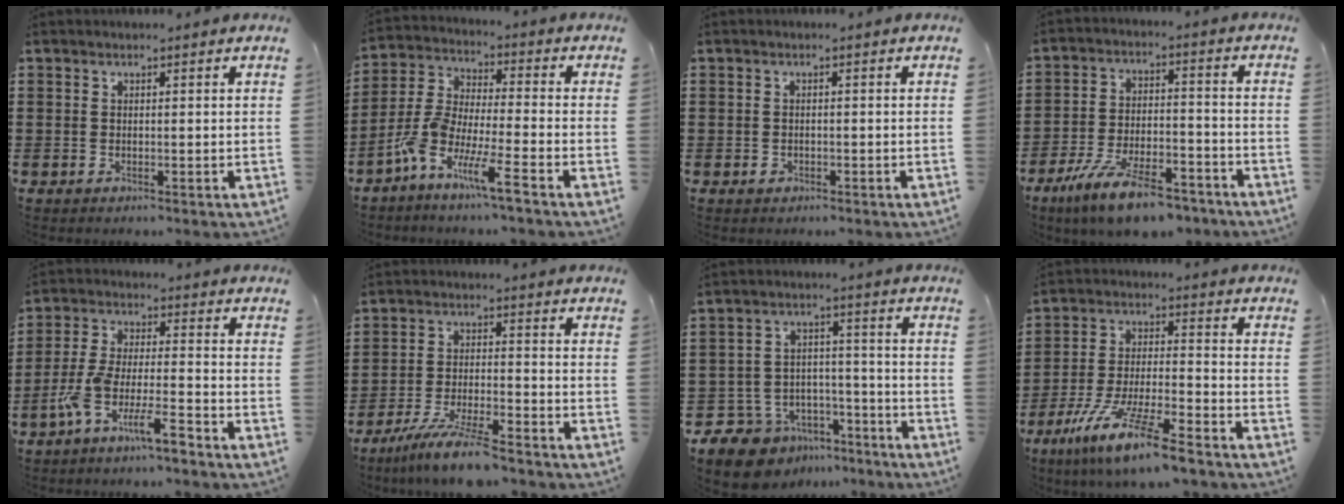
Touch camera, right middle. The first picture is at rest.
{"total": 8.9, "force": [-6.3, 0.6, 6.3], "torque": [-0.151, -0.020, -0.130]}
{"total": 0.7, "force": [-0.4, 0.5, 0.3], "torque": [-0.007, -0.001, -0.007]}
{"total": 10.6, "force": [-8.6, 1.9, 5.8], "torque": [-0.111, 0.020, -0.165]}
{"total": 8.4, "force": [-5.9, 0.9, 5.9], "torque": [-0.133, -0.012, -0.117]}
{"total": 8.1, "force": [-7.0, 0.2, 4.1], "torque": [-0.089, -0.006, -0.135]}
{"total": 8.9, "force": [-8.1, 3.5, 1.2], "torque": [-0.045, 0.029, -0.158]}
{"total": 10.8, "force": [-8.6, 0.3, 6.5], "torque": [-0.134, 0.005, -0.170]}